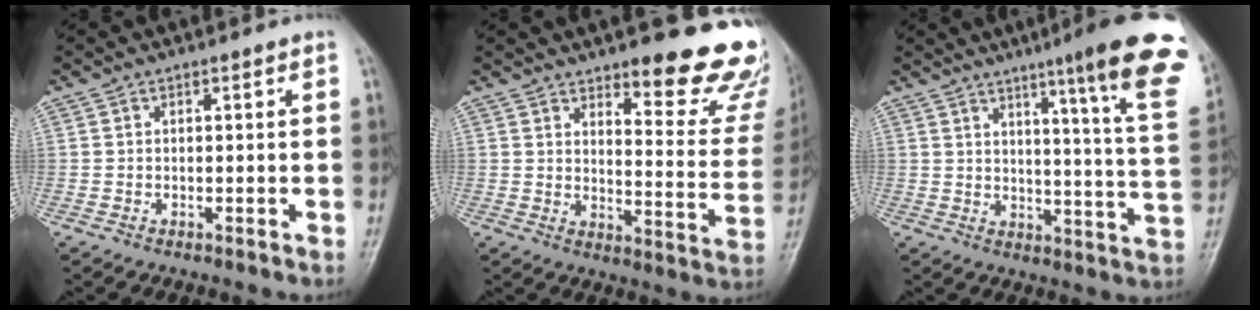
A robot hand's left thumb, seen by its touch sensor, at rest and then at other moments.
{"total": 19.2, "force": [13.7, 5.7, 12.2], "torque": [-0.106, -0.099, 0.170]}
{"total": 20.5, "force": [12.5, 1.4, 16.2], "torque": [-0.192, -0.066, 0.153]}